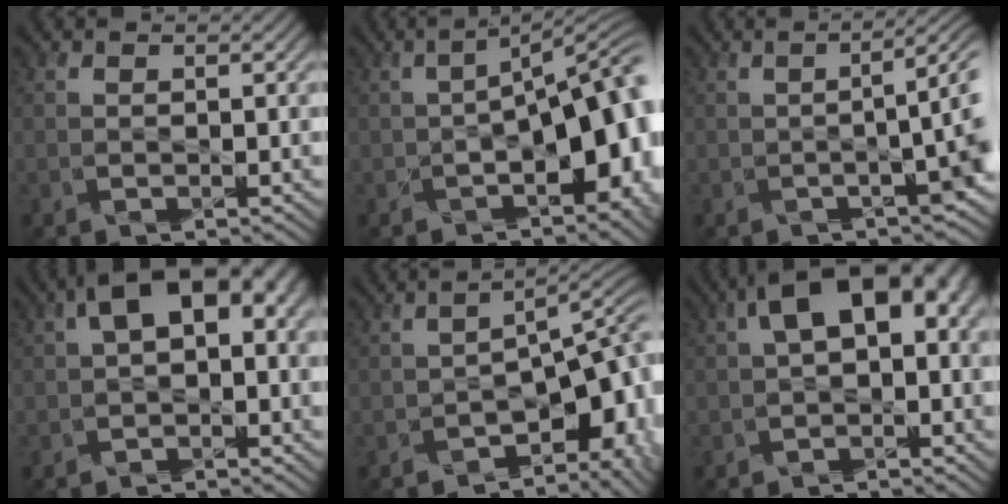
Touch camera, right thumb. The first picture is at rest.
{"total": 11.6, "force": [-2.4, 4.7, 10.3], "torque": [-0.136, -0.016, -0.023]}
{"total": 6.2, "force": [-0.6, 1.5, 6.0], "torque": [-0.072, -0.004, -0.008]}
{"total": 7.7, "force": [1.2, 4.2, 6.4], "torque": [-0.115, 0.008, 0.018]}
{"total": 9.1, "force": [-5.4, 3.7, 6.3], "torque": [-0.077, -0.012, -0.074]}
{"total": 9.0, "force": [1.6, 4.9, 7.4], "torque": [-0.128, 0.008, 0.024]}